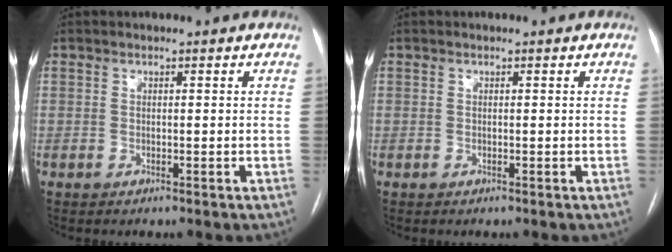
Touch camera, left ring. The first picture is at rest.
{"total": 0.0}